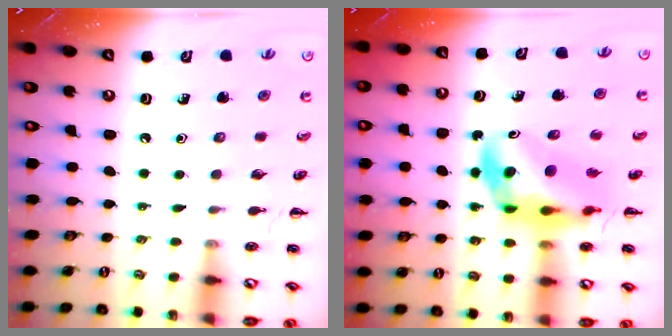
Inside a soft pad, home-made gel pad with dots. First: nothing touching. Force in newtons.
{"total": 12.4, "press": 11.7, "slide": 4.0}